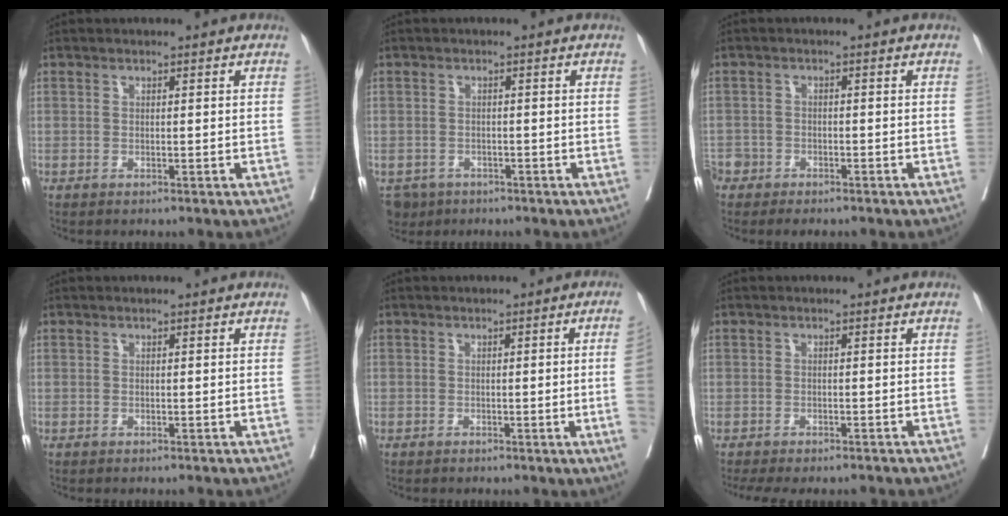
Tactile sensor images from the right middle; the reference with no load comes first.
{"total": 4.6, "force": [-3.2, 3.1, 0.6], "torque": [-0.005, 0.001, -0.051]}
{"total": 5.4, "force": [-4.2, 3.0, 1.3], "torque": [-0.024, -0.002, -0.072]}
{"total": 0.0}
{"total": 4.0, "force": [-0.5, -1.5, 3.7], "torque": [-0.042, -0.008, -0.005]}
{"total": 6.8, "force": [-5.9, 2.2, 2.6], "torque": [-0.027, -0.006, -0.084]}